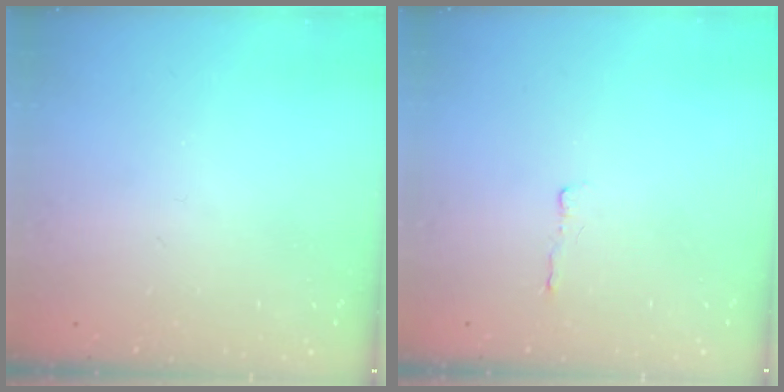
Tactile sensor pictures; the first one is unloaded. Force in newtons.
{"total": 2.9, "press": 2.8, "slide": 0.5}